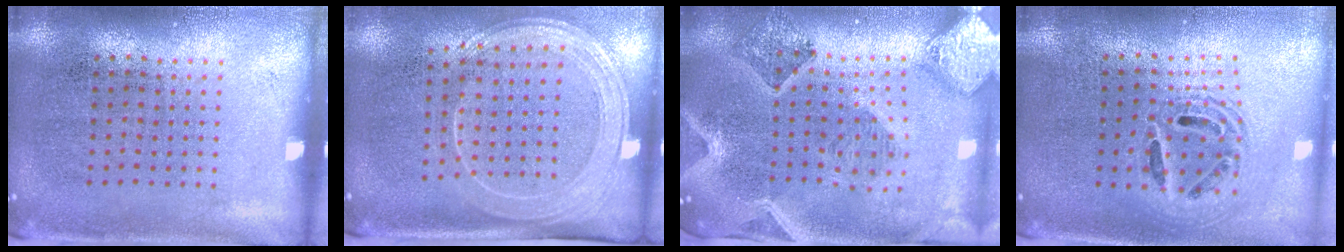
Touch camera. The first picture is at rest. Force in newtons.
{"total": 2.0, "press": 1.7, "slide": 1.1}
{"total": 2.3, "press": 2.1, "slide": 1.0}
{"total": 1.8, "press": 1.5, "slide": 1.0}